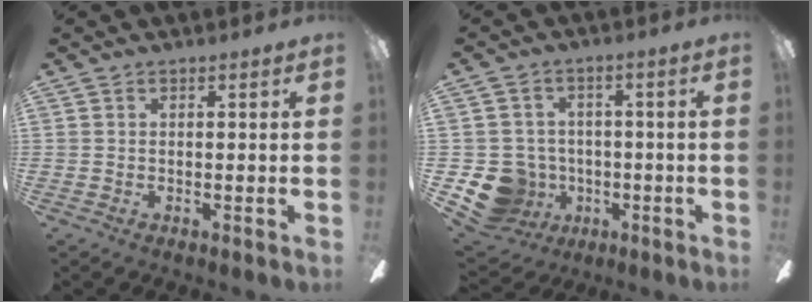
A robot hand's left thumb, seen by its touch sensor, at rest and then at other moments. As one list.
[{"total": 10.7, "force": [-3.8, 9.5, 3.4], "torque": [-0.098, 0.022, -0.060]}]